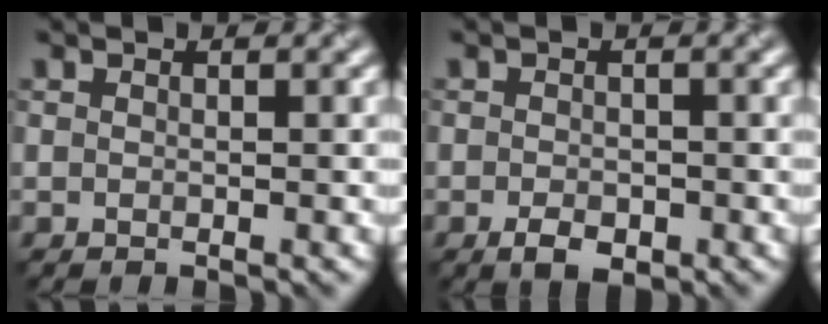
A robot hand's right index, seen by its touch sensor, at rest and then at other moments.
{"total": 2.1, "force": [-0.9, 1.2, 1.4], "torque": [-0.025, -0.003, -0.018]}